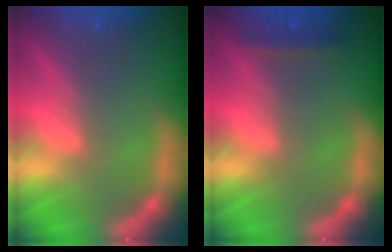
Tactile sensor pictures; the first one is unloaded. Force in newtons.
{"total": 1.4}